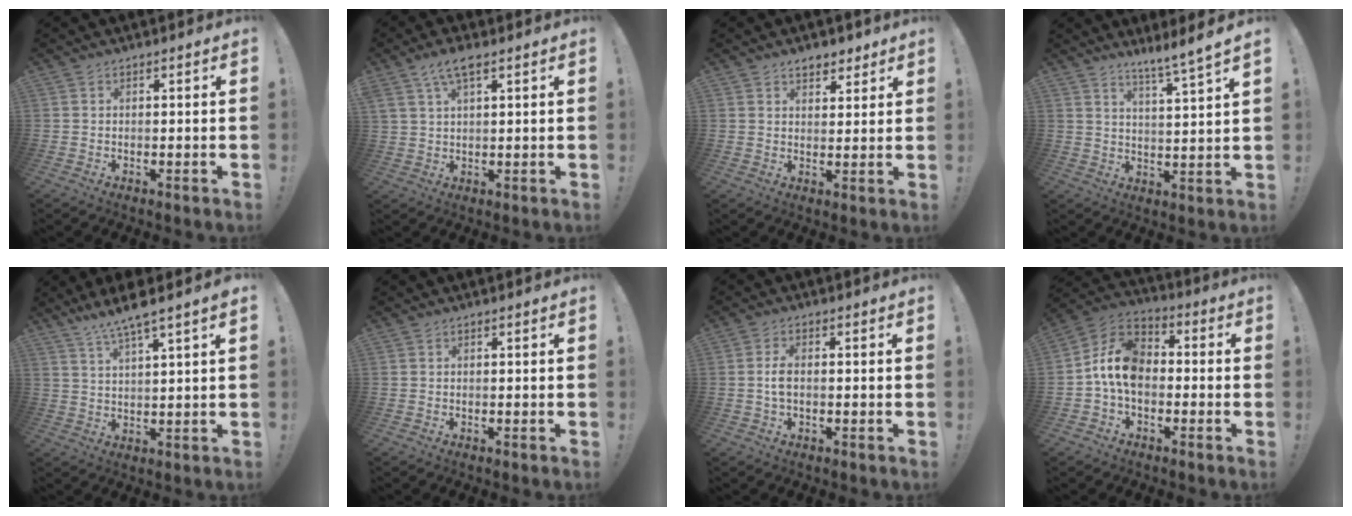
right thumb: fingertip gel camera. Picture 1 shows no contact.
{"total": 6.4, "force": [3.9, 2.3, 4.5], "torque": [-0.085, -0.005, 0.073]}
{"total": 4.8, "force": [3.5, 2.7, 1.7], "torque": [-0.006, -0.018, 0.061]}
{"total": 6.6, "force": [5.3, -1.3, 3.7], "torque": [-0.056, -0.049, 0.083]}
{"total": 7.5, "force": [6.0, -0.2, 4.4], "torque": [-0.086, -0.033, 0.103]}
{"total": 0.0}
{"total": 3.7, "force": [-0.5, 1.7, 3.3], "torque": [-0.078, 0.008, -0.011]}
{"total": 12.3, "force": [-1.1, 8.5, 8.9], "torque": [-0.161, 0.020, -0.017]}